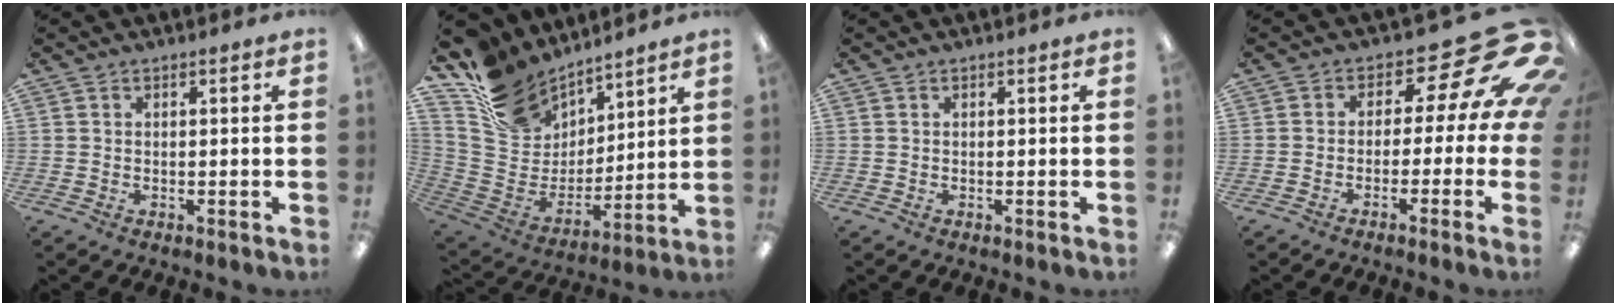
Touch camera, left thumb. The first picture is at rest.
{"total": 17.2, "force": [13.3, 9.8, 4.8], "torque": [-0.121, -0.092, 0.254]}
{"total": 0.0}
{"total": 14.6, "force": [6.2, 6.5, 11.5], "torque": [-0.157, -0.045, 0.095]}